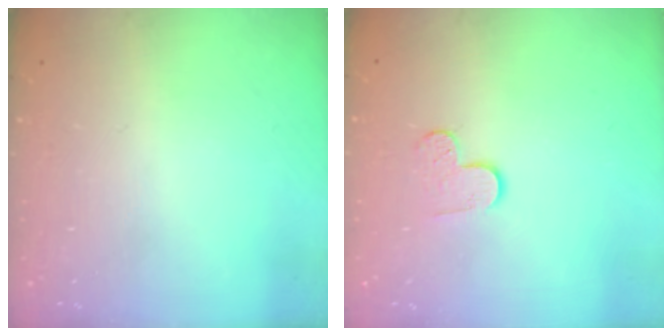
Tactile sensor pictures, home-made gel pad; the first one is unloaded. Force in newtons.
{"total": 4.8, "press": 4.7, "slide": 0.5}